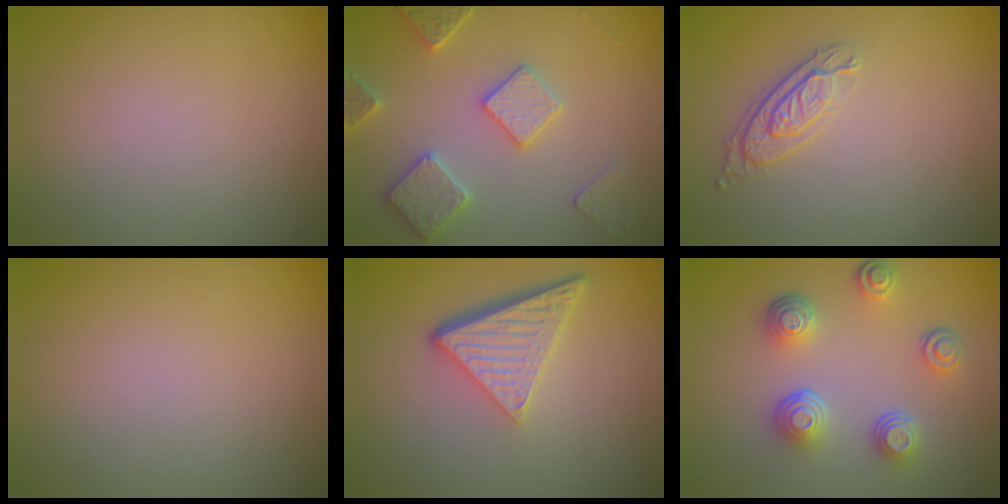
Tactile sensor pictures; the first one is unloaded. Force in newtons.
{"total": 3.7, "press": 3.6, "slide": 0.8}
{"total": 2.4, "press": 1.9, "slide": 1.4}
{"total": 0.0}
{"total": 5.1, "press": 3.5, "slide": 3.7}
{"total": 4.5, "press": 3.5, "slide": 2.8}